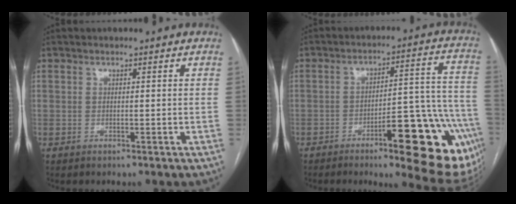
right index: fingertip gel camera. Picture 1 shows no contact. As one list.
[{"total": 21.4, "force": [-9.4, 4.5, 18.7], "torque": [-0.152, 0.027, -0.117]}]